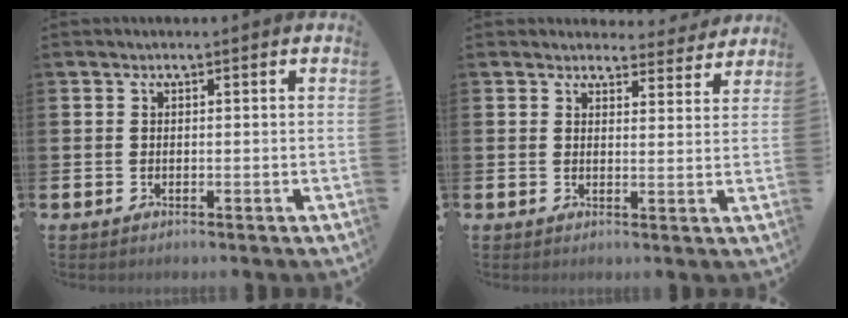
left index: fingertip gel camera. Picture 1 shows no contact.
{"total": 3.5, "force": [3.4, 0.8, 0.1], "torque": [0.004, -0.022, 0.058]}